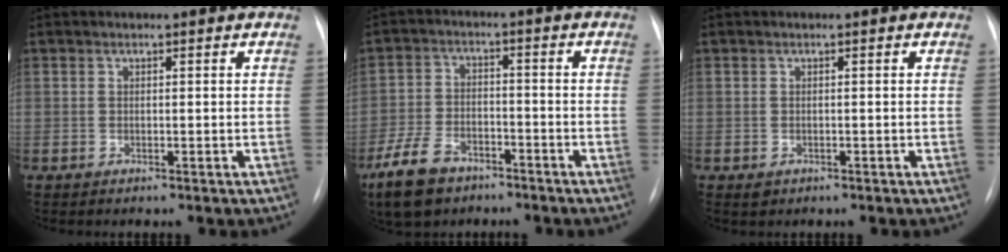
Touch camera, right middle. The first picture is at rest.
{"total": 8.9, "force": [-5.9, 4.7, 4.6], "torque": [-0.109, -0.006, -0.104]}
{"total": 0.8, "force": [-0.3, 0.7, 0.2], "torque": [-0.004, 0.001, -0.002]}